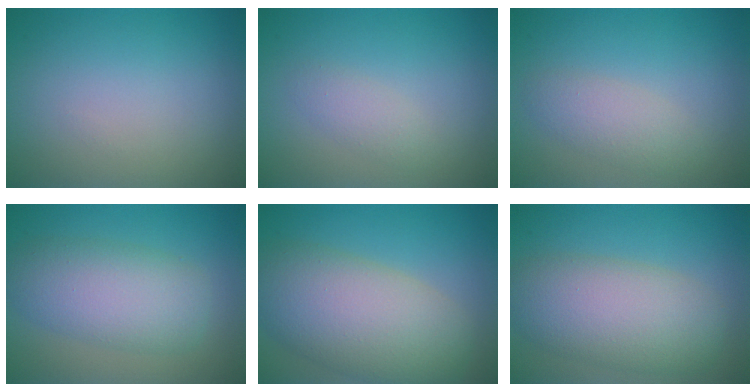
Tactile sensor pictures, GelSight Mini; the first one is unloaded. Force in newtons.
{"total": 1.5, "press": 1.5, "slide": 0.0}
{"total": 2.4, "press": 2.4, "slide": 0.1}
{"total": 6.1, "press": 6.1, "slide": 0.1}
{"total": 9.6, "press": 9.6, "slide": 0.4}
{"total": 7.5, "press": 7.5, "slide": 0.4}